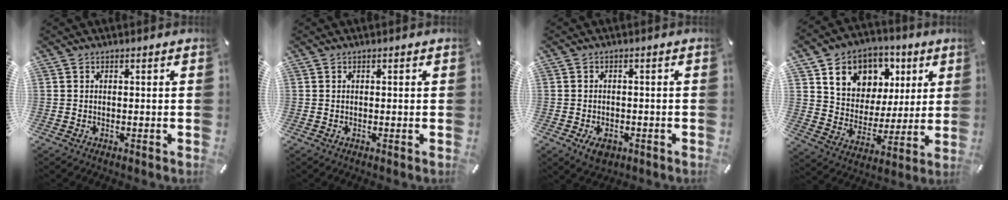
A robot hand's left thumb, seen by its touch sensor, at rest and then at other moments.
{"total": 0.0}
{"total": 3.8, "force": [-1.7, 2.6, 2.2], "torque": [-0.041, 0.006, -0.030]}
{"total": 12.4, "force": [5.9, 10.4, 3.3], "torque": [-0.067, -0.030, 0.115]}